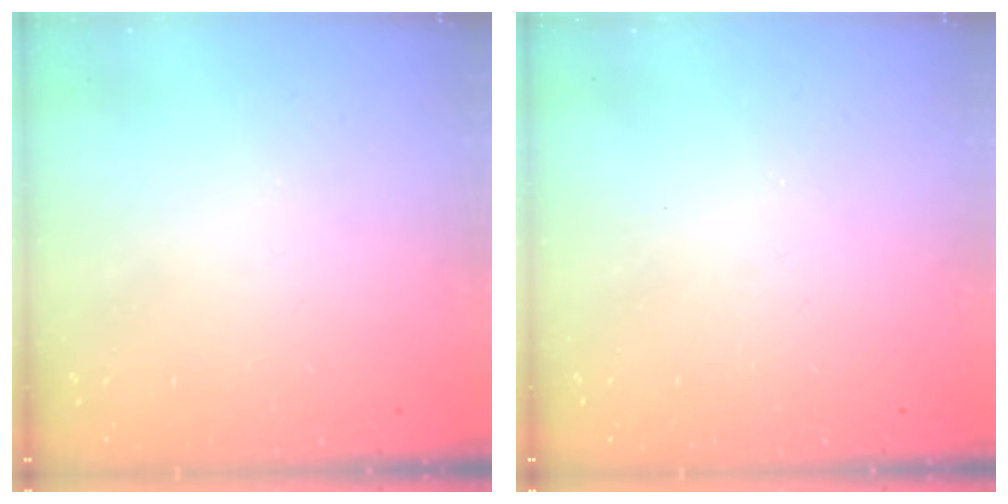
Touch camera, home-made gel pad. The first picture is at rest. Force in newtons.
{"total": 0.0}